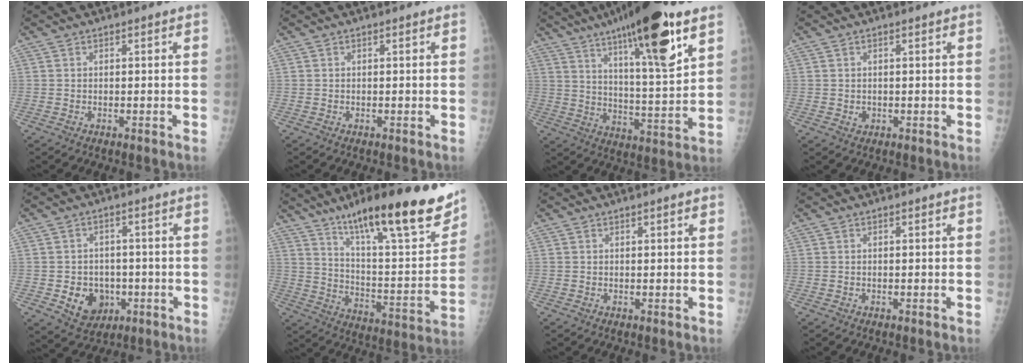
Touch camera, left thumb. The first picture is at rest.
{"total": 0.0}
{"total": 21.8, "force": [12.7, 4.0, 17.3], "torque": [-0.264, -0.047, 0.203]}
{"total": 1.1, "force": [0.1, 0.9, 0.6], "torque": [-0.004, 0.000, 0.006]}
{"total": 7.9, "force": [-2.0, 6.6, 3.9], "torque": [-0.030, 0.009, -0.020]}
{"total": 25.9, "force": [17.7, 4.9, 18.3], "torque": [-0.252, -0.067, 0.280]}
{"total": 1.0, "force": [0.6, 0.1, 0.8], "torque": [-0.011, 0.000, 0.007]}
{"total": 0.0}